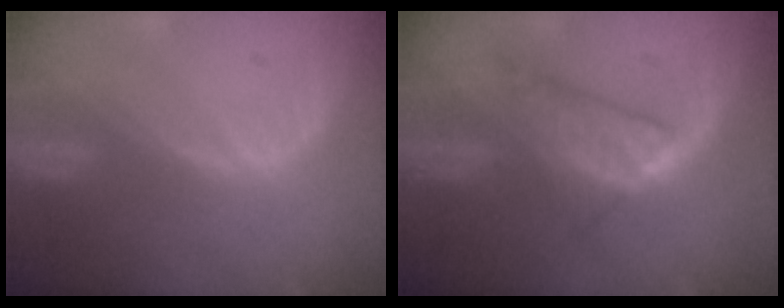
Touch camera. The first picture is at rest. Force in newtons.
{"total": 6.5, "press": 5.8, "slide": 2.9}